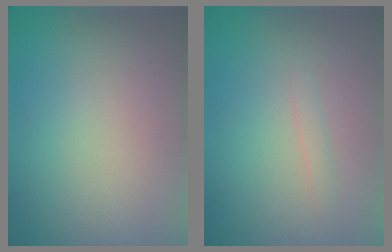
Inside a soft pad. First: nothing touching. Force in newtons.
{"total": 0.7, "press": 0.7, "slide": 0.1}